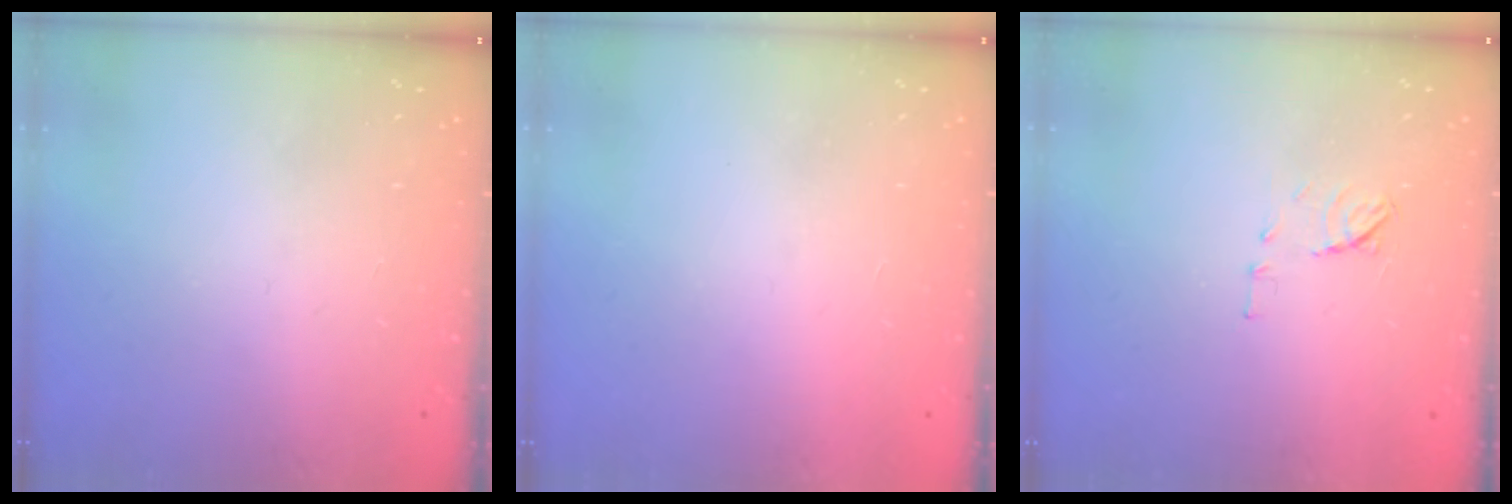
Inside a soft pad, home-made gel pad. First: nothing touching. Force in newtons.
{"total": 1.5, "press": 1.5, "slide": 0.1}
{"total": 6.9, "press": 6.9, "slide": 0.7}